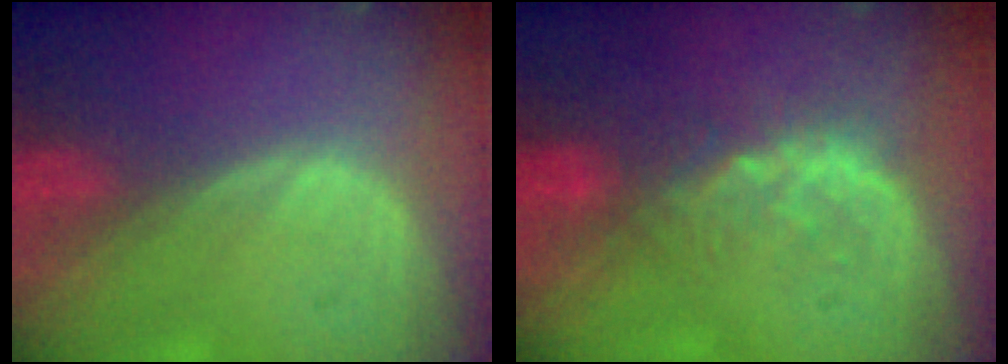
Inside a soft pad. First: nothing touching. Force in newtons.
{"total": 4.8, "press": 4.3, "slide": 2.1}